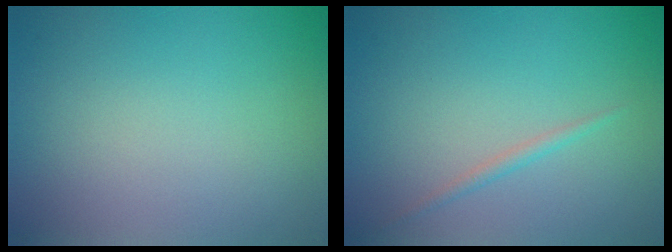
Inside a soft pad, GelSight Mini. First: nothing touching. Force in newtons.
{"total": 0.9, "press": 0.9, "slide": 0.0}